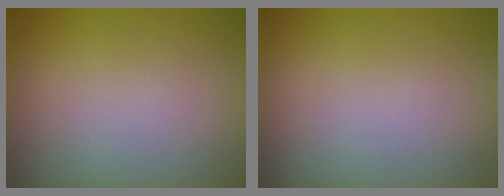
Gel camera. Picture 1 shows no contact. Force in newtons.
{"total": 0.0}